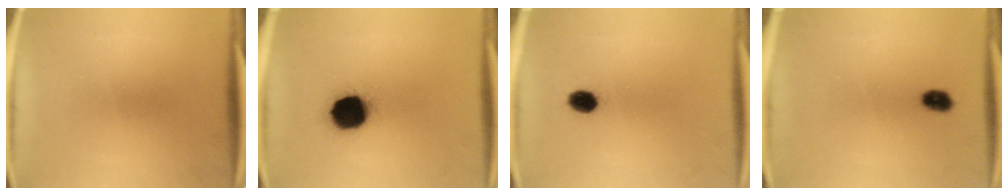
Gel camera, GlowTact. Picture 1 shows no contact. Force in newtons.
{"total": 14.4}
{"total": 3.5}
{"total": 2.8}